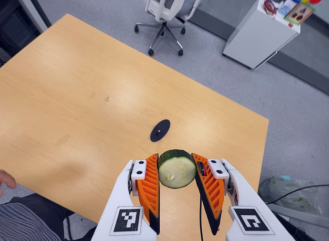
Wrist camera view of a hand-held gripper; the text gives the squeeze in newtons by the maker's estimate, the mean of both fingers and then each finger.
{"total": 11.4, "left": 11.1, "right": 11.7}